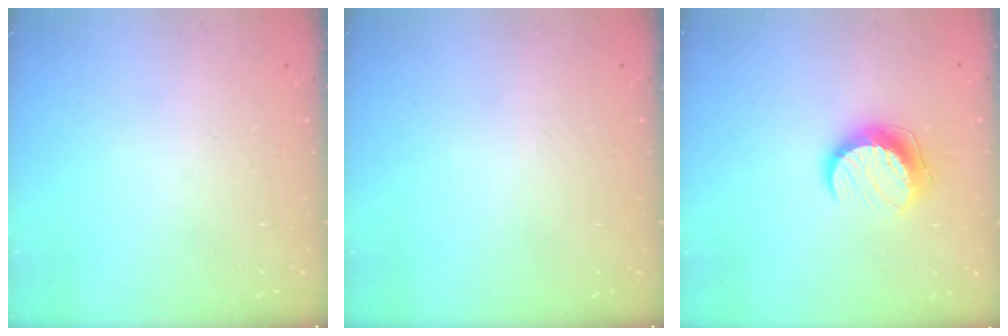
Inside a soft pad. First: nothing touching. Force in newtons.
{"total": 0.0}
{"total": 10.4, "press": 10.4, "slide": 0.2}